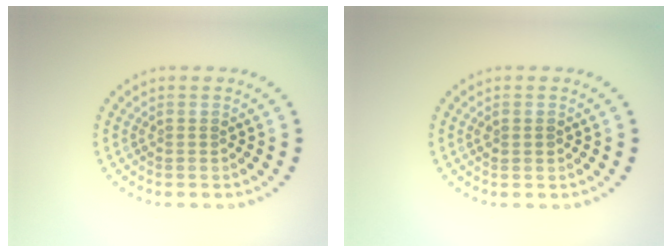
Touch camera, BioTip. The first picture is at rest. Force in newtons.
{"total": 0.8, "press": 0.8, "slide": 0.1}